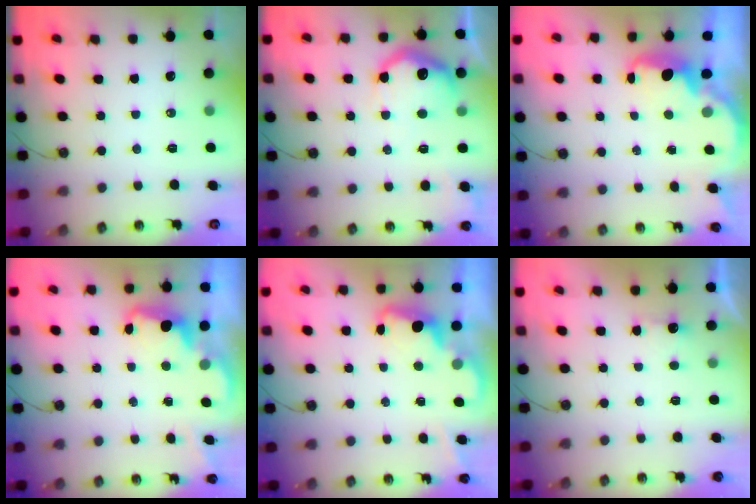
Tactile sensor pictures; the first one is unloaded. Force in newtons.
{"total": 15.2, "press": 15.1, "slide": 0.6}
{"total": 2.7, "press": 2.6, "slide": 0.7}
{"total": 2.3, "press": 2.2, "slide": 0.6}
{"total": 2.3, "press": 2.2, "slide": 0.6}
{"total": 1.3, "press": 1.0, "slide": 0.8}